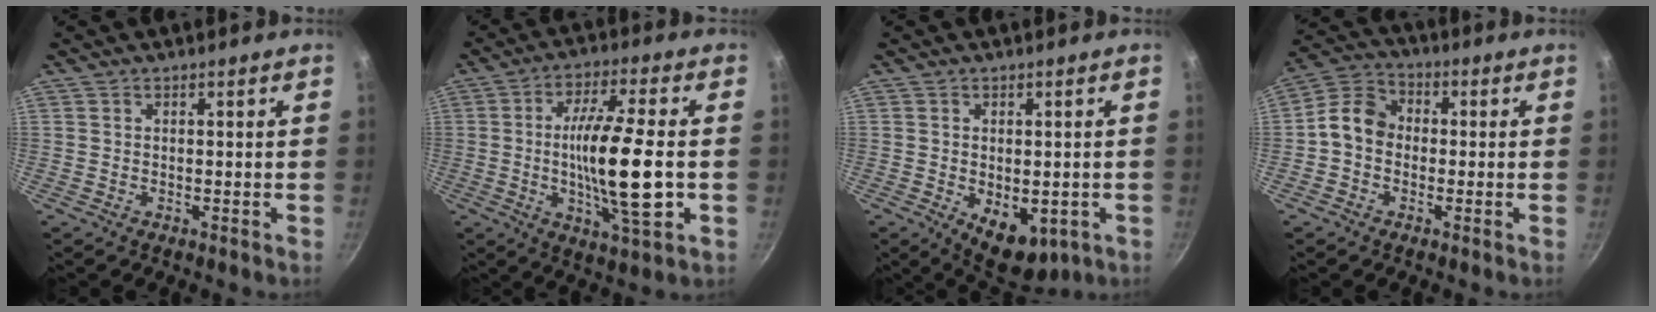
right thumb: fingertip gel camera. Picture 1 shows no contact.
{"total": 16.1, "force": [-1.5, 3.5, 15.6], "torque": [-0.273, 0.006, -0.030]}
{"total": 9.1, "force": [-2.2, 5.6, 6.8], "torque": [-0.069, -0.006, -0.015]}
{"total": 7.7, "force": [-0.8, 6.3, 4.4], "torque": [-0.056, 0.025, -0.040]}